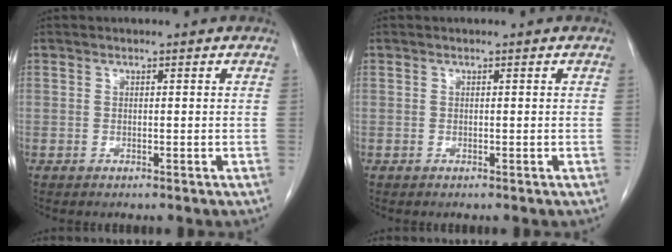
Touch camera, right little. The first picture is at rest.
{"total": 0.0}